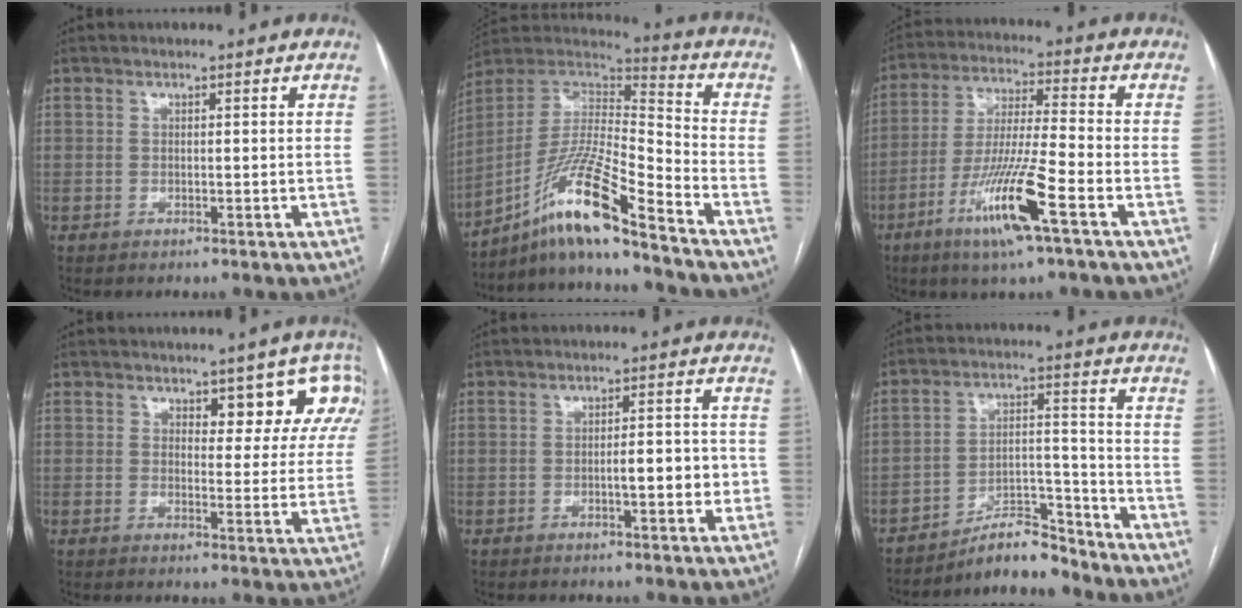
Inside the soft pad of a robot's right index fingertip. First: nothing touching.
{"total": 15.7, "force": [-11.2, 0.1, 11.1], "torque": [-0.213, 0.009, -0.202]}
{"total": 13.0, "force": [-6.3, 0.0, 11.4], "torque": [-0.226, -0.019, -0.118]}
{"total": 7.8, "force": [4.8, 3.8, 4.8], "torque": [-0.032, 0.002, 0.045]}
{"total": 5.2, "force": [-1.2, 1.3, 4.9], "torque": [-0.070, 0.011, -0.014]}
{"total": 8.1, "force": [-7.7, 1.5, 2.1], "torque": [-0.030, 0.029, -0.128]}